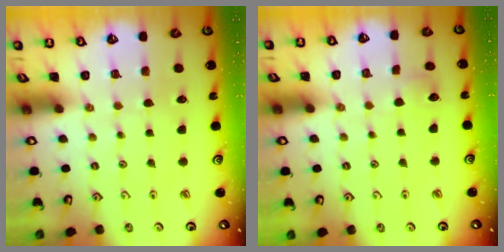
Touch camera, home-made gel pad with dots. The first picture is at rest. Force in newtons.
{"total": 3.3, "press": 3.3, "slide": 0.5}